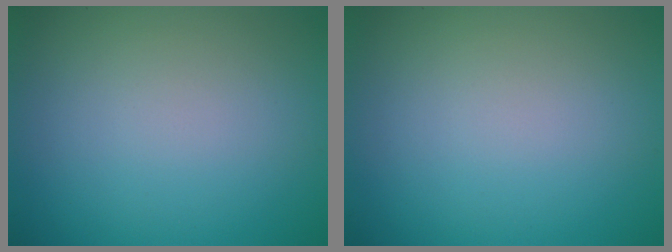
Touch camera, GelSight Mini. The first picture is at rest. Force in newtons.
{"total": 0.0}